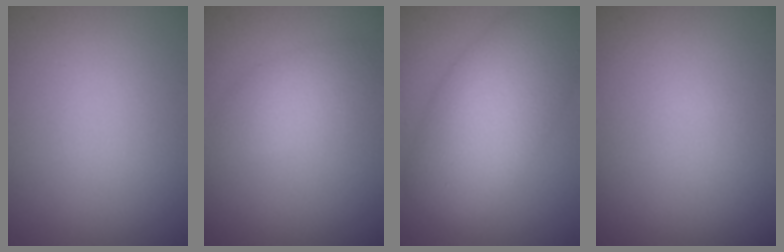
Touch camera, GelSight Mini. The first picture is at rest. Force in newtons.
{"total": 2.5, "press": 2.5, "slide": 0.0}
{"total": 8.4, "press": 8.4, "slide": 0.4}
{"total": 0.0}